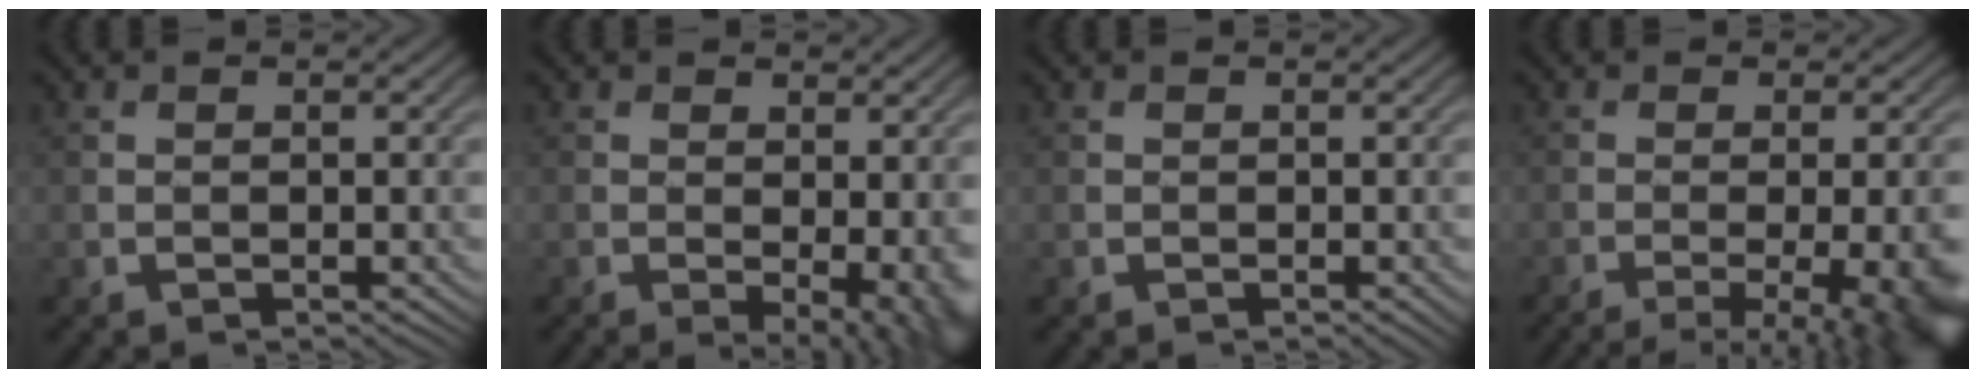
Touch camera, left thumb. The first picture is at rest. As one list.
[{"total": 5.0, "force": [-1.3, 2.1, 4.4], "torque": [-0.053, -0.018, -0.007]}, {"total": 0.6, "force": [-0.2, 0.3, 0.5], "torque": [-0.006, -0.003, 0.000]}, {"total": 12.0, "force": [-6.2, 3.4, 9.7], "torque": [-0.100, -0.008, -0.068]}]